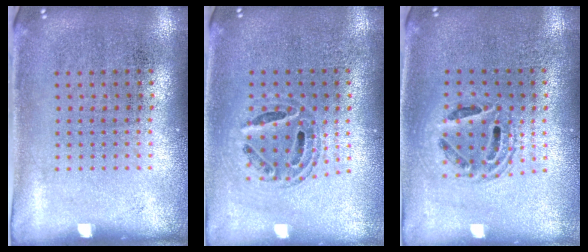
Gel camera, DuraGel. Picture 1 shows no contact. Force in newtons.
{"total": 0.7, "press": 0.7, "slide": 0.2}
{"total": 1.4, "press": 1.2, "slide": 0.6}